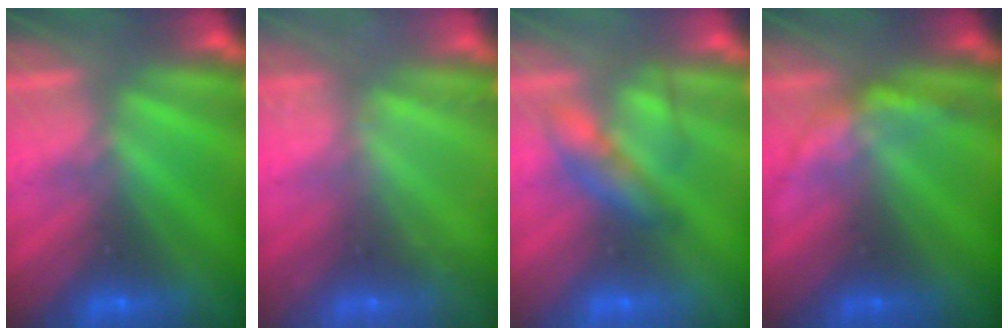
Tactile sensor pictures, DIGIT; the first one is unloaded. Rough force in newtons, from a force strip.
{"total": 2.3}
{"total": 2.3}
{"total": 2.2}